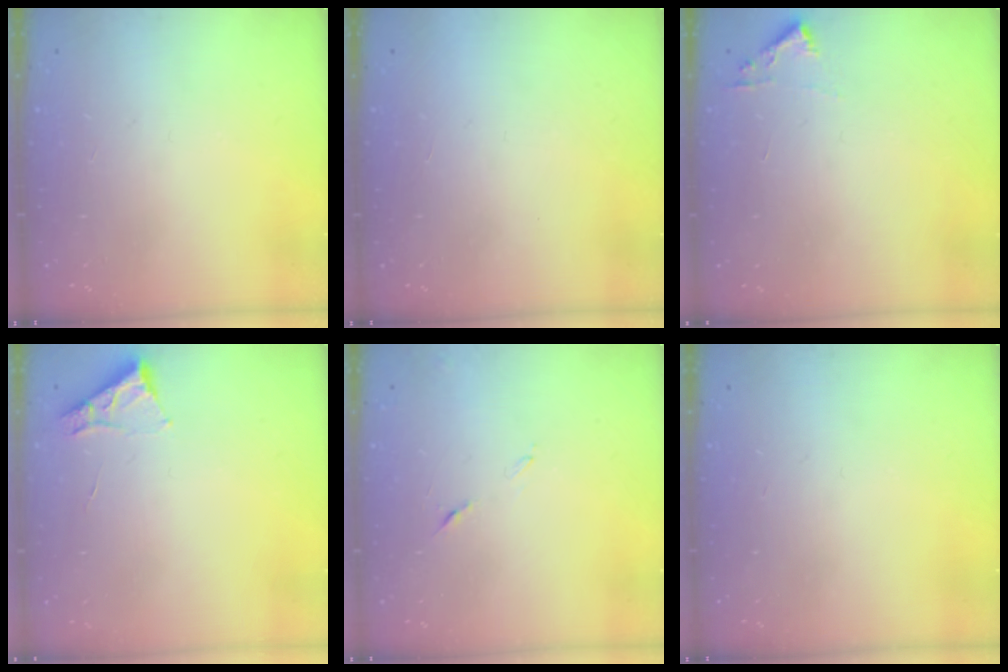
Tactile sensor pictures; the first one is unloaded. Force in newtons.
{"total": 1.5, "press": 1.5, "slide": 0.1}
{"total": 3.3, "press": 3.3, "slide": 0.4}
{"total": 3.4, "press": 3.3, "slide": 0.5}
{"total": 6.1, "press": 6.1, "slide": 0.6}
{"total": 0.0}